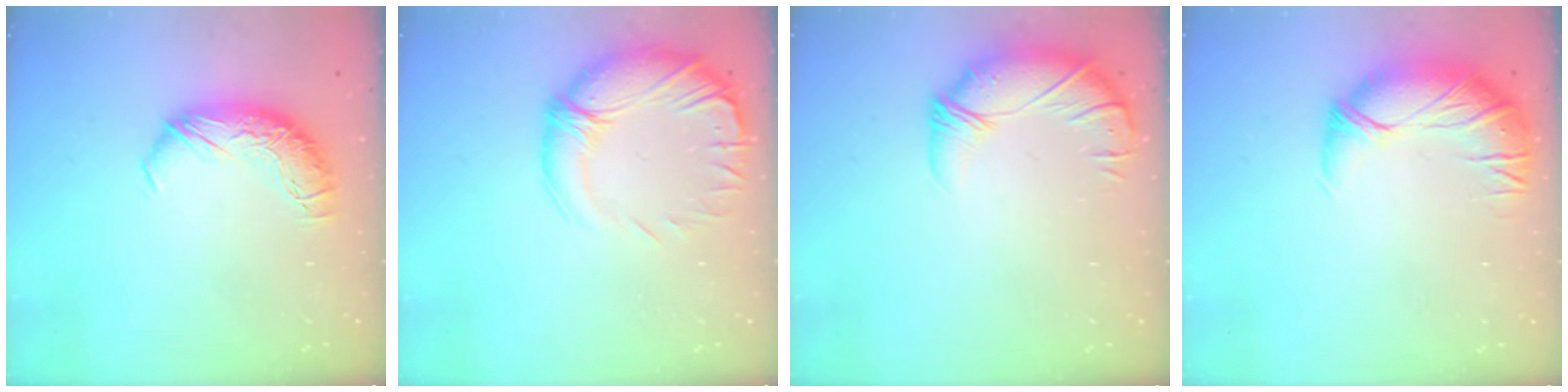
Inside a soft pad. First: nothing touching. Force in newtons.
{"total": 4.9, "press": 3.0, "slide": 3.9}
{"total": 3.7, "press": 2.8, "slide": 2.5}
{"total": 2.8, "press": 1.3, "slide": 2.4}